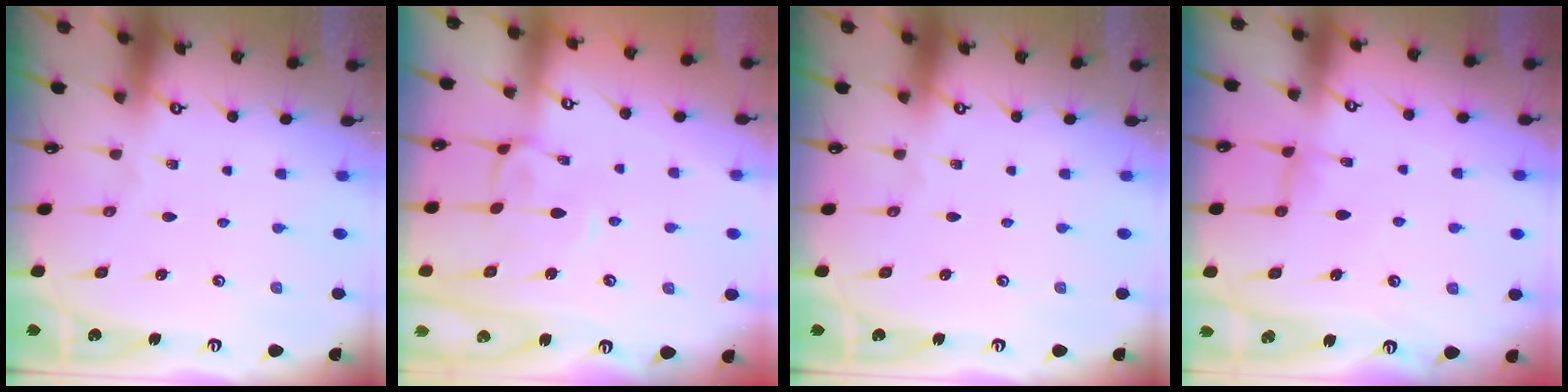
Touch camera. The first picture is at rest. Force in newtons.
{"total": 2.3, "press": 2.2, "slide": 0.6}
{"total": 0.0}
{"total": 1.5, "press": 1.4, "slide": 0.6}